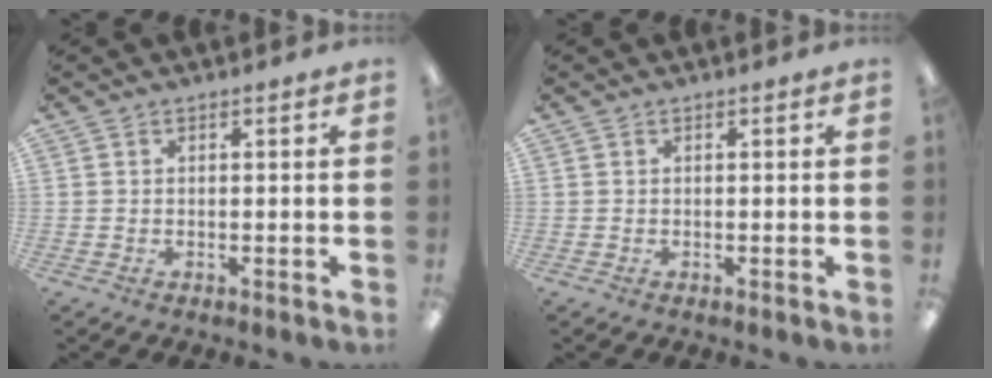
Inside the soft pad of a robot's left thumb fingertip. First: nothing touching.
{"total": 0.0}